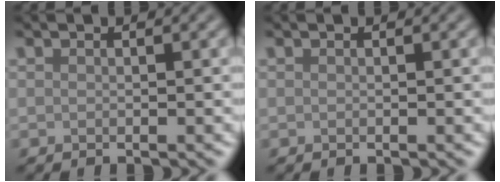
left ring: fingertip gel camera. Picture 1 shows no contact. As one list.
[{"total": 0.0}]